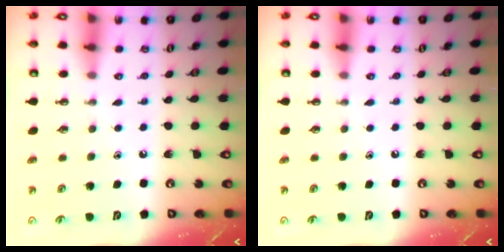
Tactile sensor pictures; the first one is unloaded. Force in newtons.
{"total": 0.0}